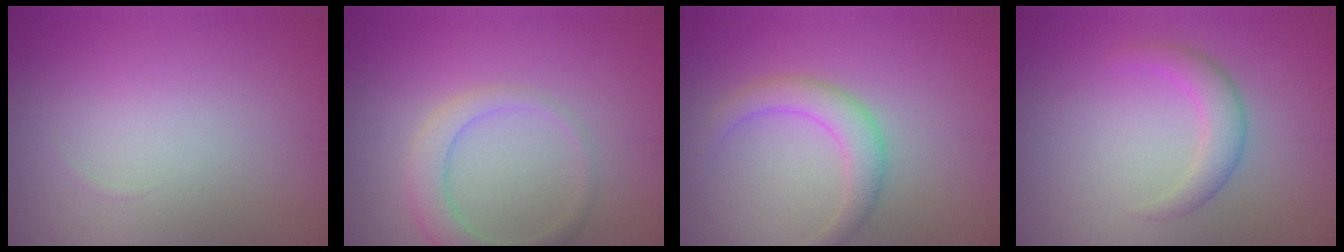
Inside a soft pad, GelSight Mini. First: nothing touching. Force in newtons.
{"total": 2.9, "press": 2.9, "slide": 0.2}
{"total": 2.8, "press": 2.8, "slide": 0.2}
{"total": 2.4, "press": 2.4, "slide": 0.1}